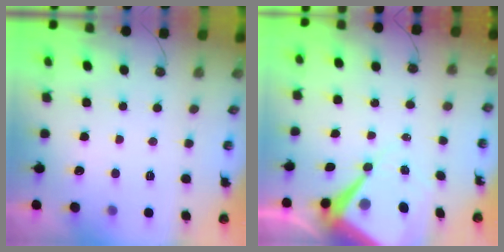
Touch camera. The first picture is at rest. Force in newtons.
{"total": 10.5, "press": 10.5, "slide": 0.8}